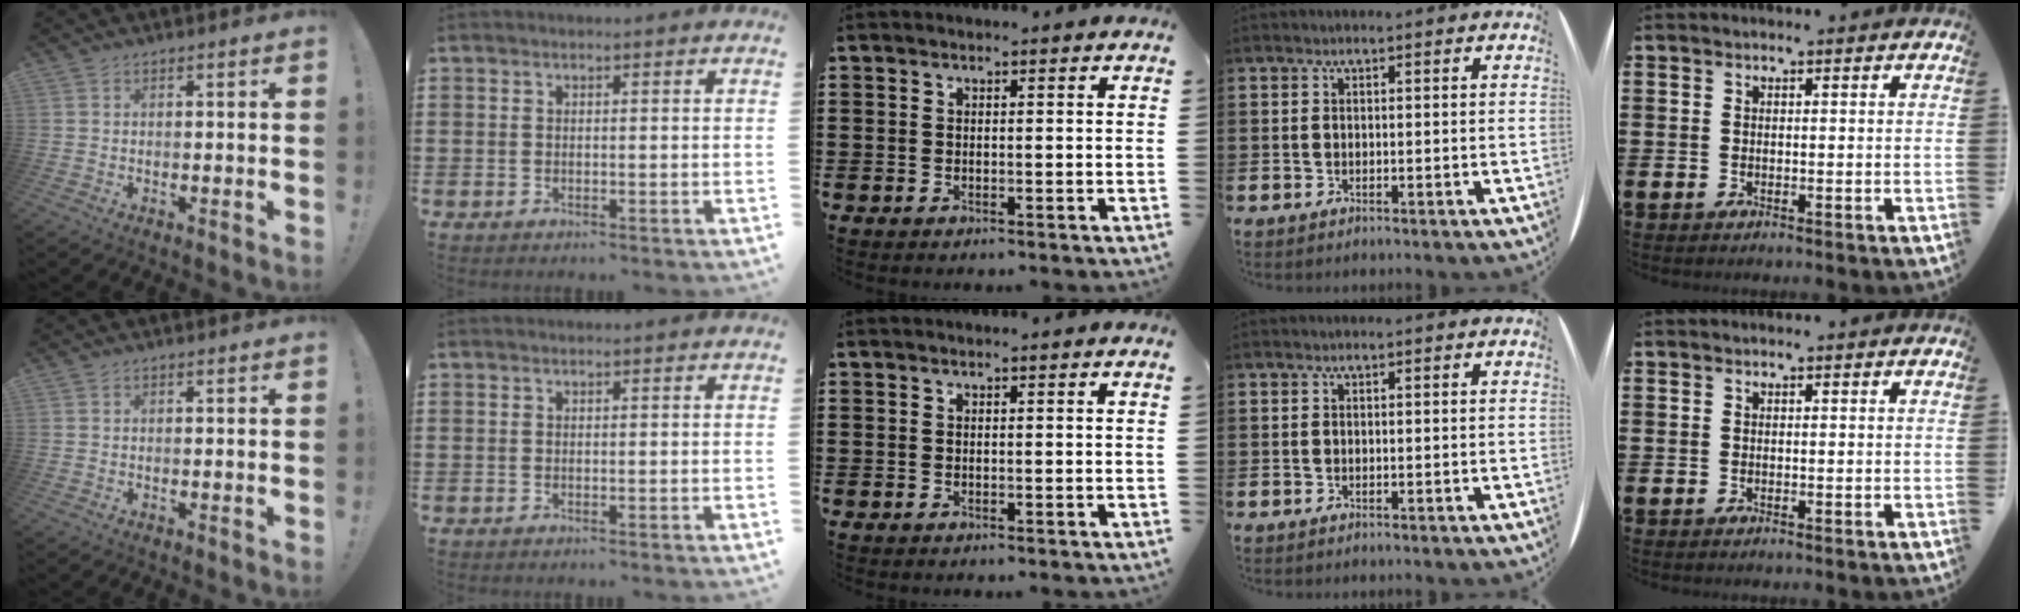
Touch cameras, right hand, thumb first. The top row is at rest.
{}